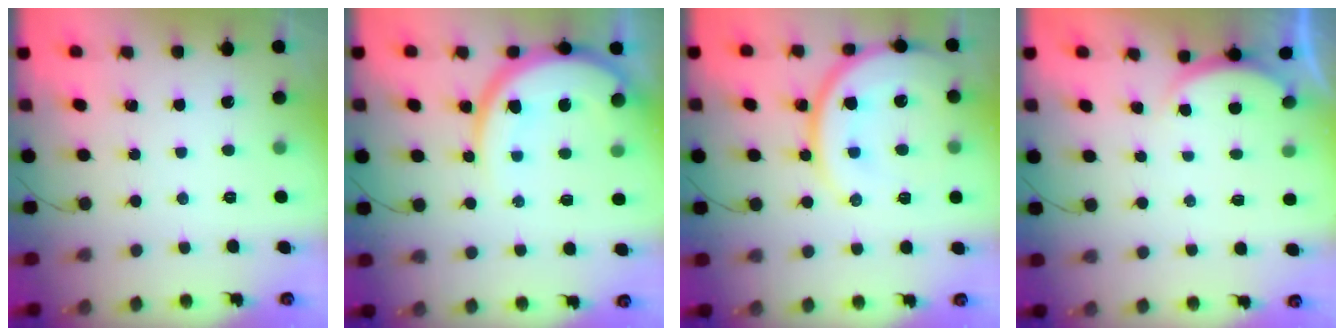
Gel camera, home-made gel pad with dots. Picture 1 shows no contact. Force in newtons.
{"total": 13.9, "press": 13.8, "slide": 1.5}
{"total": 18.7, "press": 18.5, "slide": 3.1}
{"total": 2.4, "press": 2.4, "slide": 0.6}